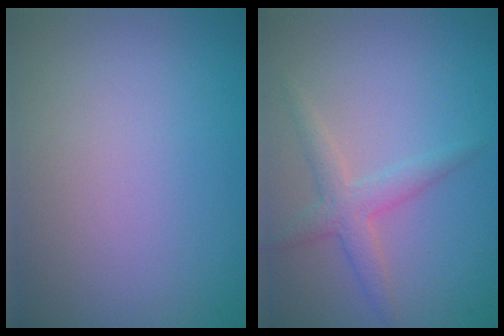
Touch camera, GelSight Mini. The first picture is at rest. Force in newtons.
{"total": 2.5, "press": 2.5, "slide": 0.0}